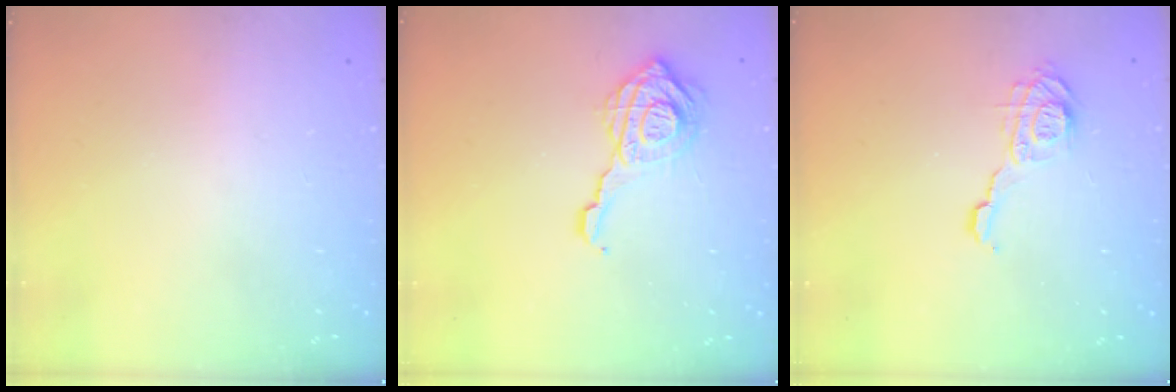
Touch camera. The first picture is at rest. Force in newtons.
{"total": 13.8, "press": 13.8, "slide": 1.3}
{"total": 9.6, "press": 9.6, "slide": 0.5}